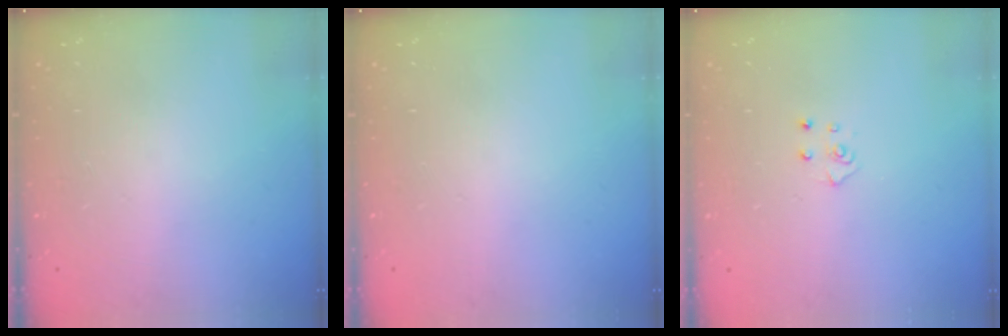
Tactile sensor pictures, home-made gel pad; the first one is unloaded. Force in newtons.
{"total": 0.0}
{"total": 4.6, "press": 4.6, "slide": 0.4}